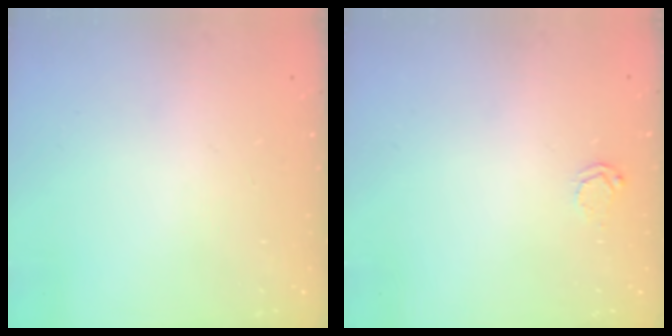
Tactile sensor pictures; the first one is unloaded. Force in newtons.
{"total": 3.7, "press": 3.7, "slide": 0.4}